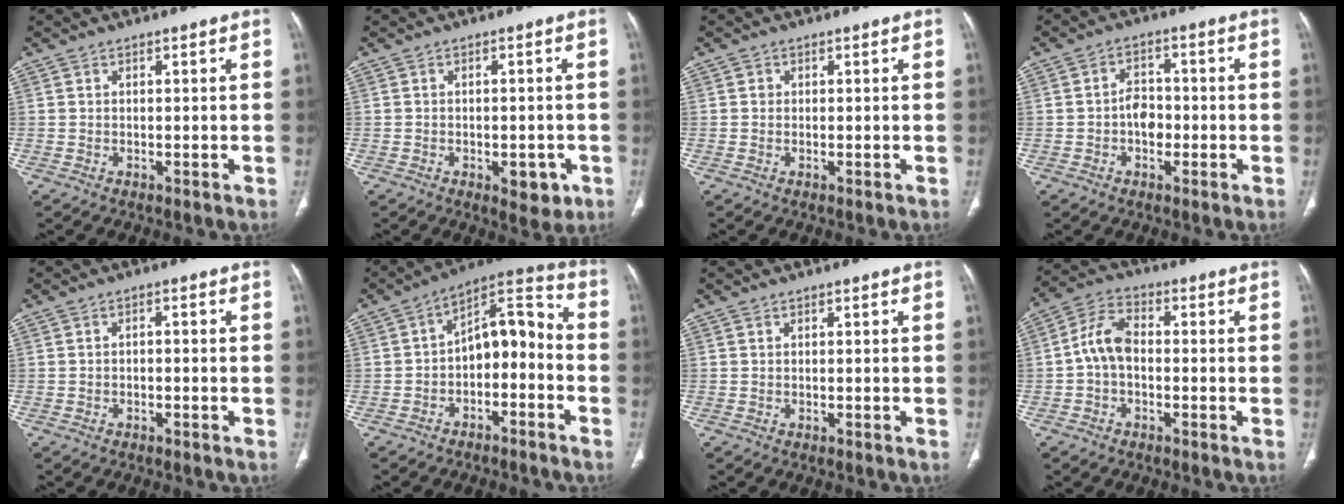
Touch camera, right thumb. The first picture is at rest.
{"total": 5.2, "force": [-2.0, 2.8, 3.9], "torque": [-0.033, 0.007, -0.016]}
{"total": 0.6, "force": [0.1, 0.6, 0.1], "torque": [0.000, 0.003, 0.002]}
{"total": 4.5, "force": [-1.1, 3.2, 2.9], "torque": [-0.034, 0.017, -0.024]}
{"total": 1.1, "force": [-0.5, 0.6, 0.8], "torque": [-0.013, 0.010, -0.010]}
{"total": 12.0, "force": [-3.3, 6.9, 9.2], "torque": [-0.116, 0.072, -0.058]}
{"total": 0.0}
{"total": 7.1, "force": [-0.8, 4.6, 5.4], "torque": [-0.099, 0.025, -0.026]}